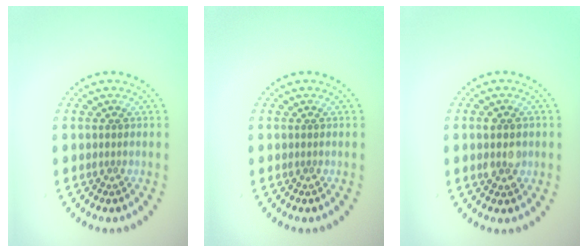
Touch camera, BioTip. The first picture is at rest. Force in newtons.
{"total": 0.0}
{"total": 2.8, "press": 2.8, "slide": 0.1}